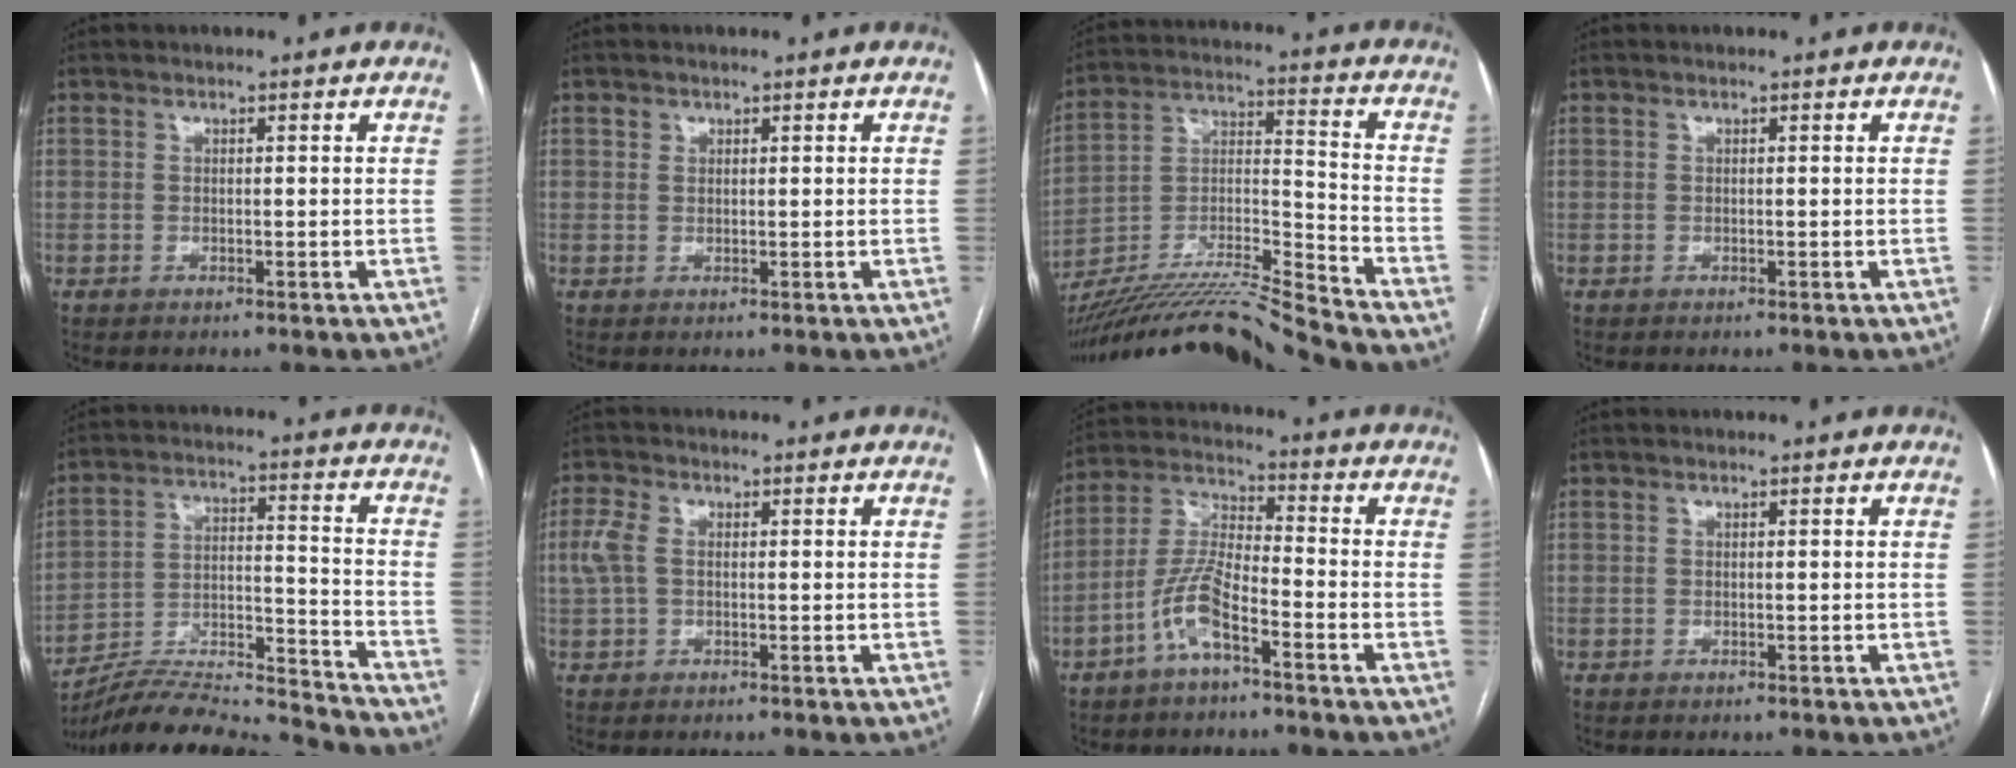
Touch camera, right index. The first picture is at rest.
{"total": 0.8, "force": [0.4, 0.7, 0.0], "torque": [0.008, 0.000, 0.004]}
{"total": 19.8, "force": [-18.3, -2.1, 7.2], "torque": [-0.150, 0.004, -0.321]}
{"total": 0.0}
{"total": 19.9, "force": [-19.1, -0.2, 5.5], "torque": [-0.115, 0.012, -0.307]}
{"total": 3.4, "force": [0.0, 2.0, 2.7], "torque": [-0.087, 0.013, -0.003]}
{"total": 8.0, "force": [-4.3, 1.6, 6.5], "torque": [-0.153, 0.011, -0.089]}
{"total": 0.0}